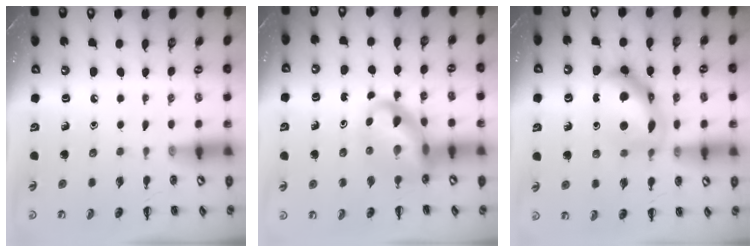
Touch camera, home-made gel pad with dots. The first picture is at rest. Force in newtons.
{"total": 11.7, "press": 11.3, "slide": 3.2}
{"total": 13.7, "press": 13.7, "slide": 0.8}